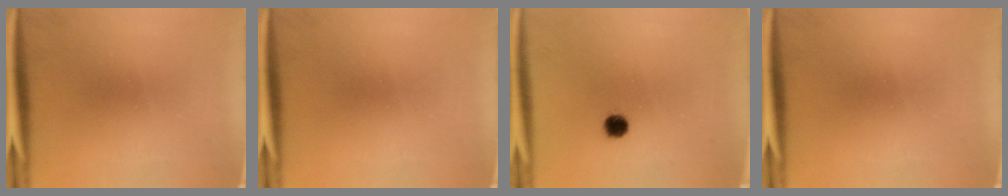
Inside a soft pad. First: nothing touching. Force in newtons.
{"total": 0.0}
{"total": 2.8}
{"total": 0.0}